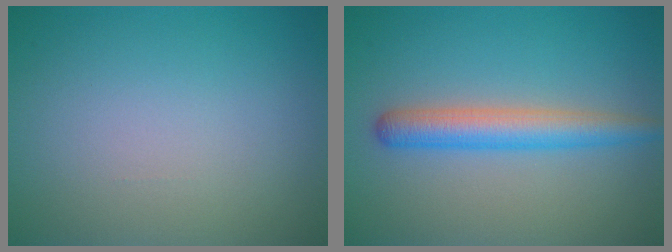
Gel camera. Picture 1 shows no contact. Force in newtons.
{"total": 3.8, "press": 3.8, "slide": 0.2}